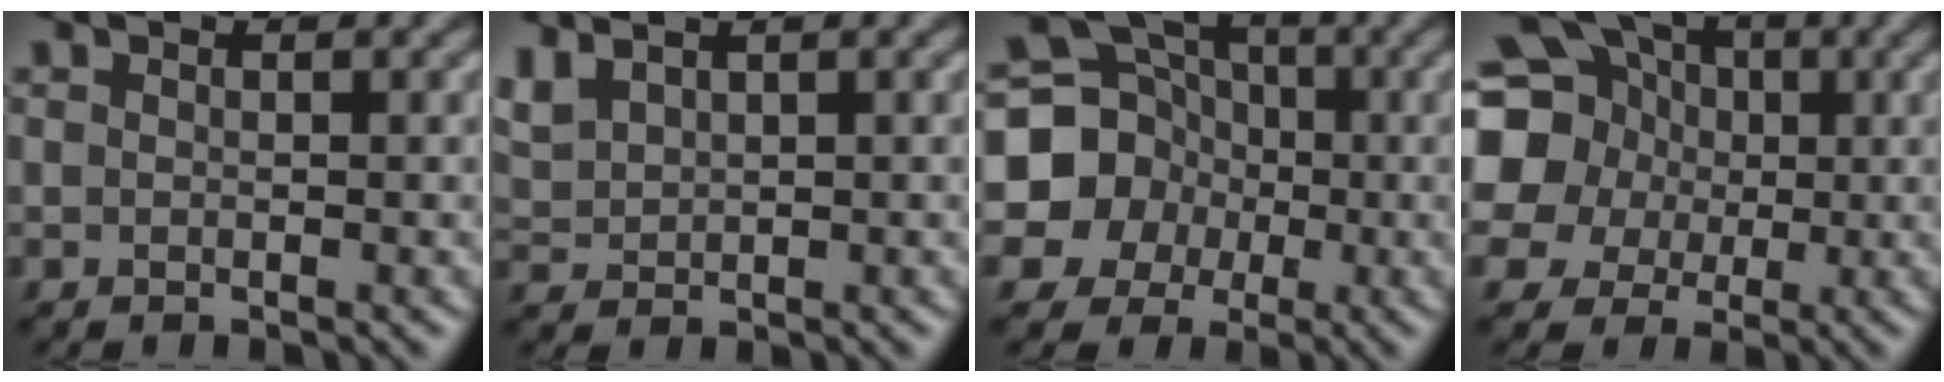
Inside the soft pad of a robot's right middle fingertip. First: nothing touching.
{"total": 2.7, "force": [1.9, 1.4, 1.4], "torque": [-0.046, 0.008, 0.045]}
{"total": 8.0, "force": [-1.0, 7.6, 2.3], "torque": [-0.045, 0.021, -0.042]}
{"total": 14.2, "force": [3.5, 12.4, 6.0], "torque": [-0.166, 0.035, 0.051]}